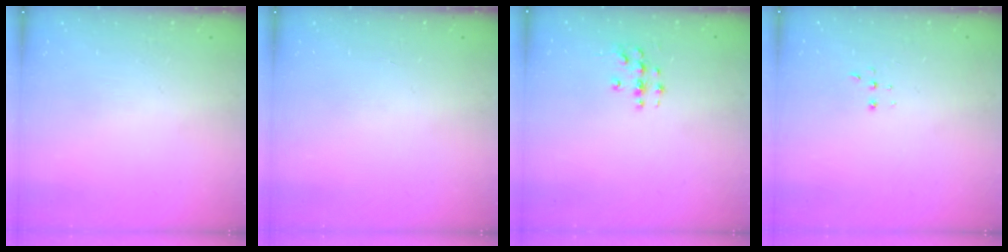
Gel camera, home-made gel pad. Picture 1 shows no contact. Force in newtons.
{"total": 0.0}
{"total": 3.4, "press": 3.4, "slide": 0.2}
{"total": 2.2, "press": 2.2, "slide": 0.5}